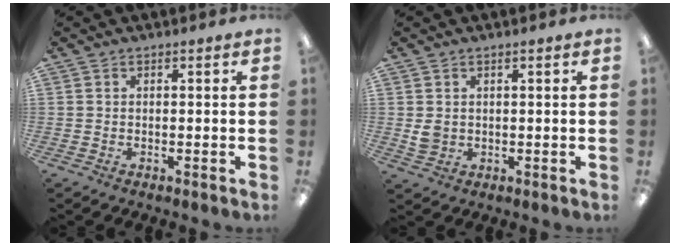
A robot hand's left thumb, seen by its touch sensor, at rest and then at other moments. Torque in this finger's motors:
{"motor_torque": [-0.22, 0.17, 0.26, -0.03, 0.00]}